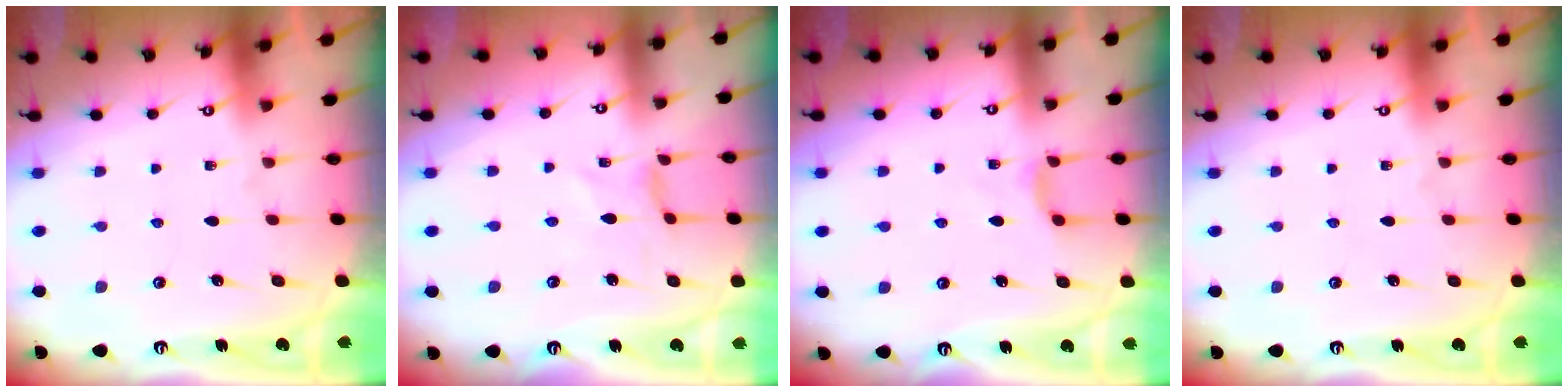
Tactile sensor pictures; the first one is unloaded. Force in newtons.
{"total": 0.0}
{"total": 3.0, "press": 3.0, "slide": 0.5}
{"total": 0.0}